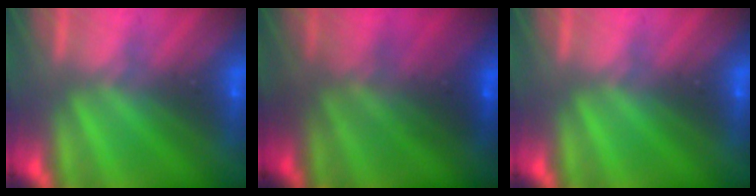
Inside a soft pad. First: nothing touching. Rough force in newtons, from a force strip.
{"total": 7.7}
{"total": 0.0}